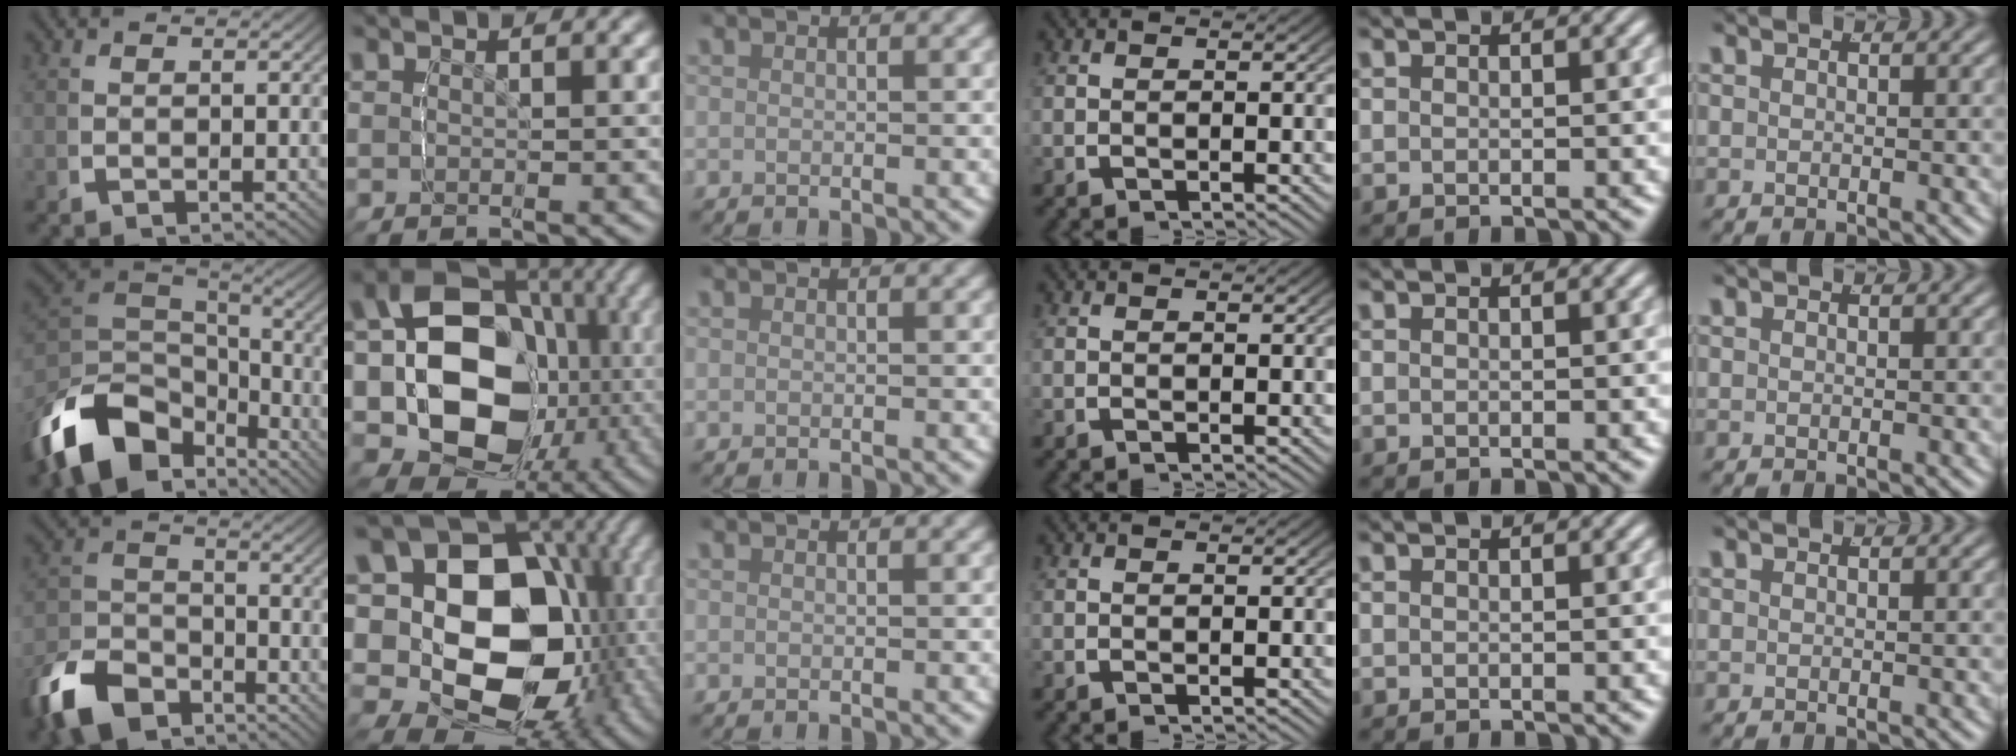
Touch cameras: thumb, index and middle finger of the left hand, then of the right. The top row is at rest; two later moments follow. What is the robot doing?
{"motion": "grasp_and_lifting", "object": "scissors"}